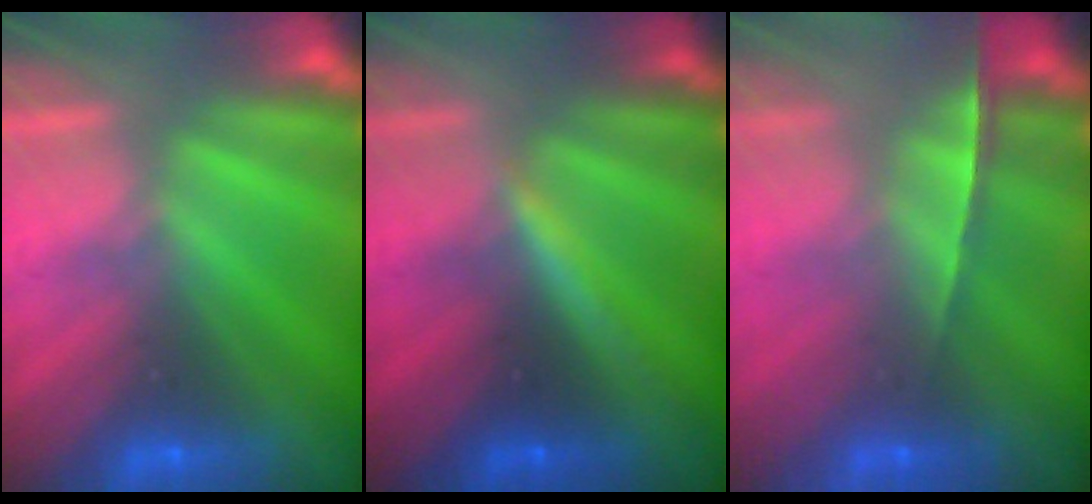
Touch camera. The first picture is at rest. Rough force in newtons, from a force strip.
{"total": 3.5}
{"total": 1.6}